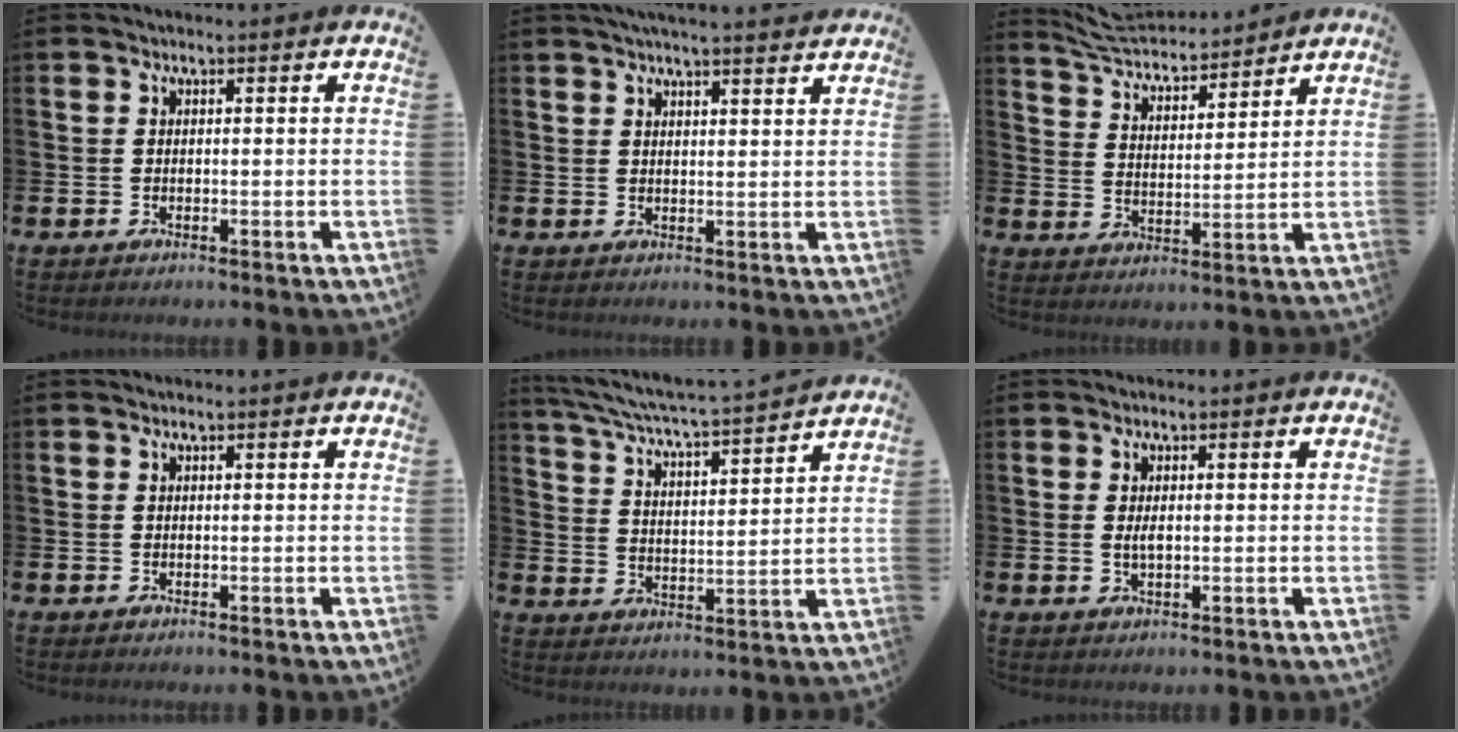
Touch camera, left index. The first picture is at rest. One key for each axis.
{"total": 3.8, "fx": 3.6, "fy": -0.4, "fz": 1.0, "tx": -0.027, "ty": -0.011, "tz": 0.065}
{"total": 6.1, "fx": 5.9, "fy": 1.0, "fz": 0.8, "tx": -0.046, "ty": -0.043, "tz": 0.104}
{"total": 0.0}
{"total": 5.7, "fx": 5.4, "fy": 0.0, "fz": 1.7, "tx": -0.062, "ty": -0.048, "tz": 0.088}
{"total": 1.5, "fx": 0.2, "fy": 0.6, "fz": 1.4, "tx": -0.025, "ty": 0.001, "tz": 0.001}